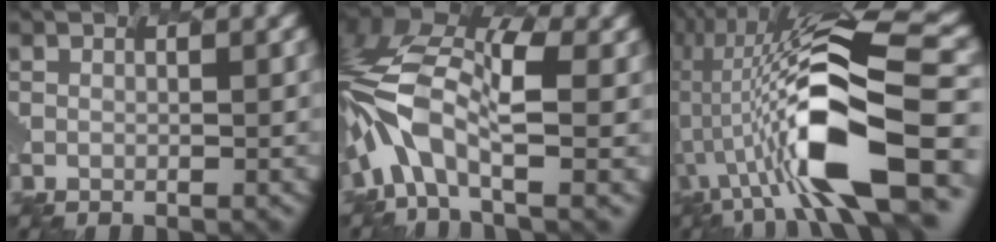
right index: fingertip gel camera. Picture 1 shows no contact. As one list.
[{"total": 8.2, "force": [-1.5, 4.1, 6.9], "torque": [-0.185, 0.027, -0.057]}, {"total": 13.7, "force": [-1.8, 4.4, 12.9], "torque": [-0.257, 0.051, -0.053]}]